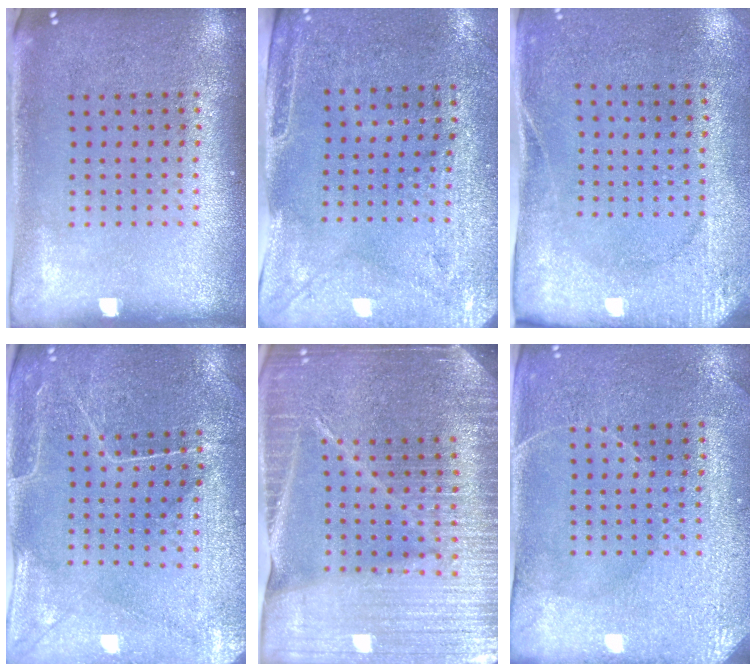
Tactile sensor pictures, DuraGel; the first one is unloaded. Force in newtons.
{"total": 2.9, "press": 2.4, "slide": 1.5}
{"total": 2.7, "press": 2.1, "slide": 1.7}
{"total": 0.7, "press": 0.5, "slide": 0.4}
{"total": 5.1, "press": 4.6, "slide": 2.3}
{"total": 3.0, "press": 2.9, "slide": 0.3}